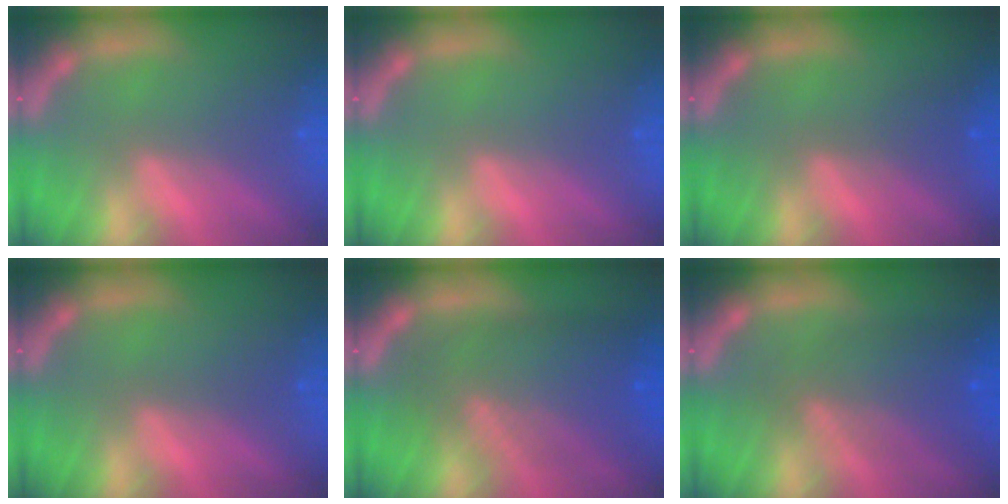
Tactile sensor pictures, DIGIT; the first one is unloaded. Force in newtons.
{"total": 0.0}
{"total": 1.5}
{"total": 0.0}
{"total": 8.5}
{"total": 6.0}